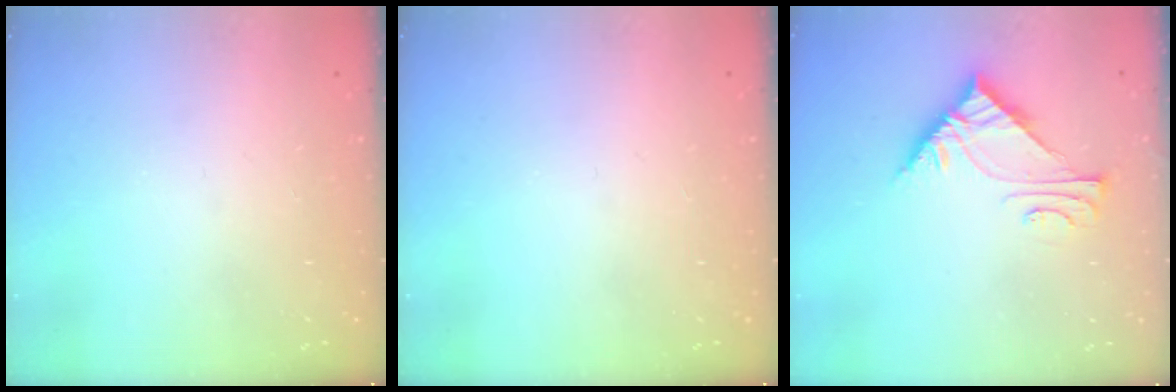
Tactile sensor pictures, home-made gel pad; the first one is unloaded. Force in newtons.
{"total": 0.0}
{"total": 6.7, "press": 6.7, "slide": 0.3}